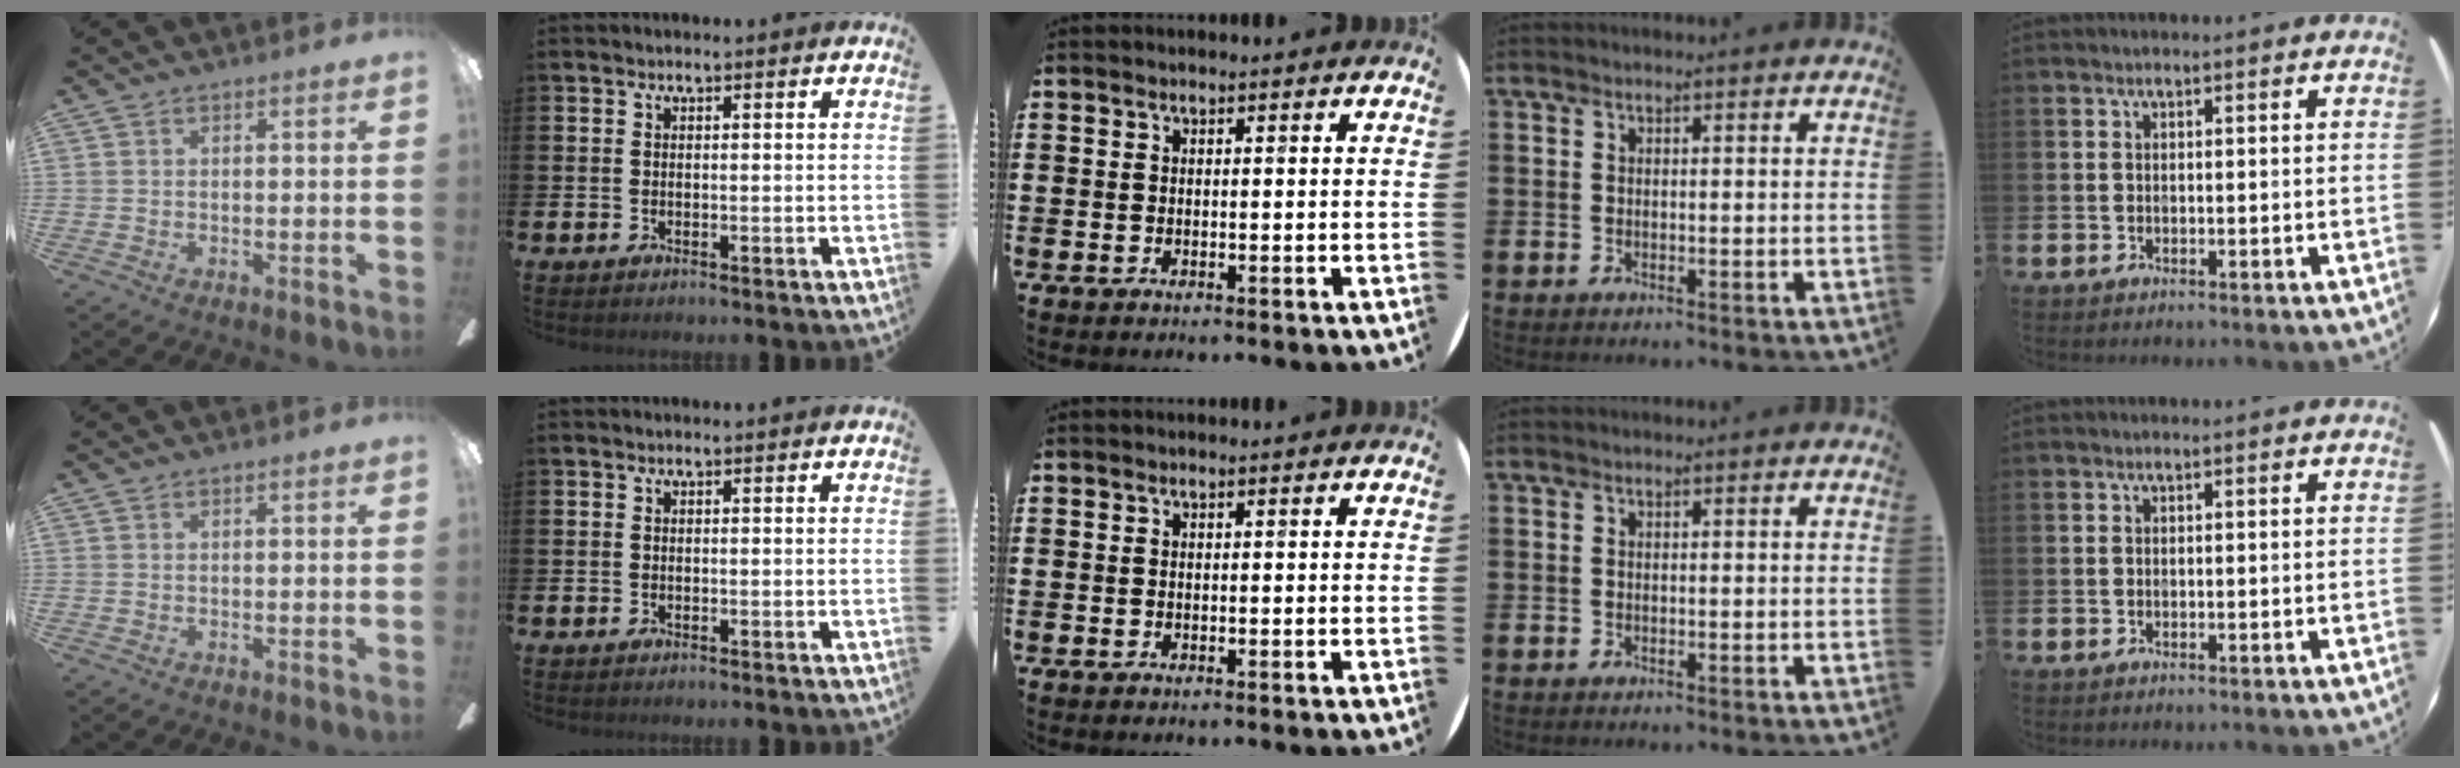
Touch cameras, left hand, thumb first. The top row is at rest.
{}